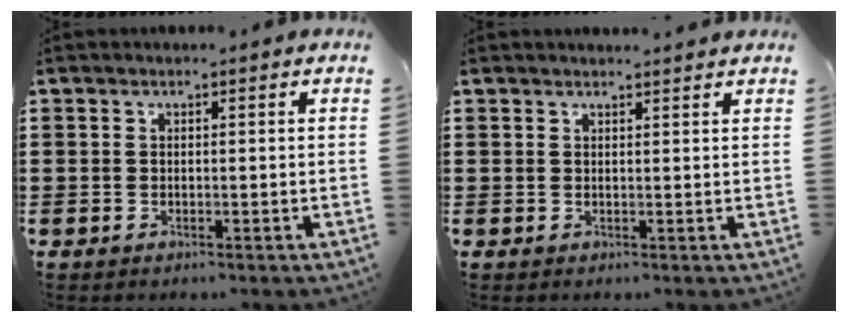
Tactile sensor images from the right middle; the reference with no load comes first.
{"total": 1.2, "force": [1.2, -0.2, 0.1], "torque": [-0.003, -0.002, 0.024]}